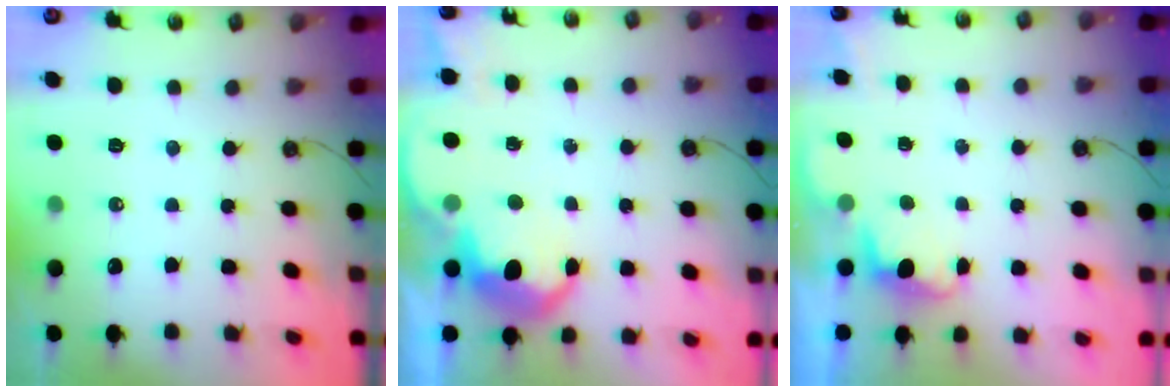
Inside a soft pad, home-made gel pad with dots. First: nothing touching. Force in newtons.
{"total": 8.0, "press": 8.0, "slide": 0.6}
{"total": 1.0, "press": 0.7, "slide": 0.8}